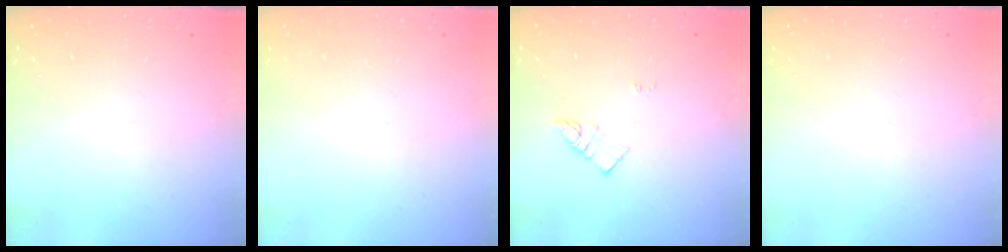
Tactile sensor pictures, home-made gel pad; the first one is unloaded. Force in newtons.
{"total": 1.5, "press": 1.5, "slide": 0.1}
{"total": 3.9, "press": 3.9, "slide": 0.3}
{"total": 0.0}